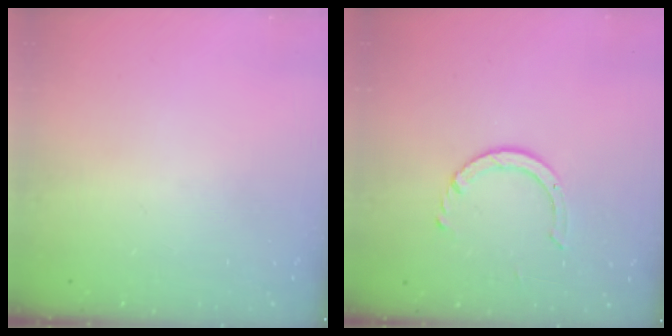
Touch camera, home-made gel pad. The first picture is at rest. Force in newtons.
{"total": 4.2, "press": 4.2, "slide": 0.3}